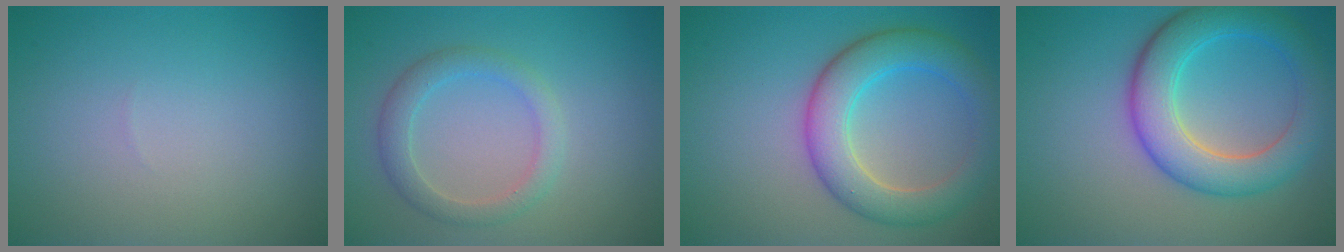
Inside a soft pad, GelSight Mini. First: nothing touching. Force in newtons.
{"total": 2.8, "press": 2.8, "slide": 0.1}
{"total": 6.1, "press": 6.1, "slide": 0.2}
{"total": 6.6, "press": 6.6, "slide": 0.2}